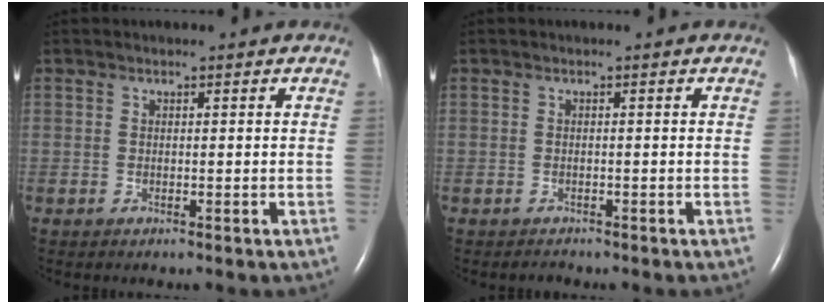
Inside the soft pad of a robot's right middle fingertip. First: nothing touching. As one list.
[{"total": 0.6, "force": [-0.6, 0.1, 0.0], "torque": [-0.002, -0.003, -0.009]}]